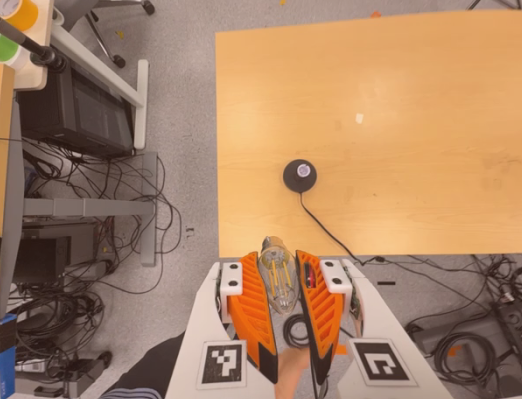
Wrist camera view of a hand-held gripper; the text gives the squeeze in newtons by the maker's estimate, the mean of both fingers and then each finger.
{"total": 21.2, "left": 25.5, "right": 16.9}